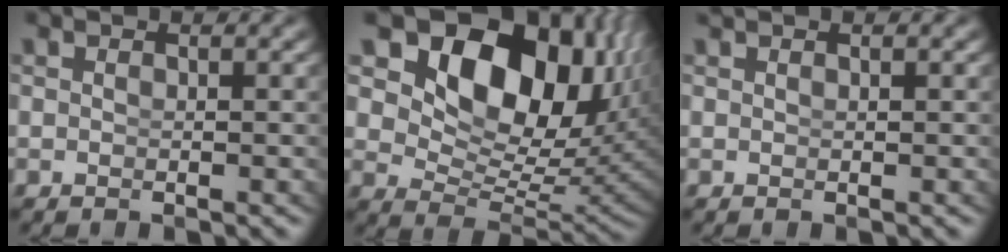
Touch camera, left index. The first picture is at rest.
{"total": 18.5, "force": [5.8, 11.5, 13.3], "torque": [-0.227, 0.000, 0.086]}
{"total": 0.7, "force": [0.5, -0.5, 0.2], "torque": [0.004, 0.002, 0.009]}